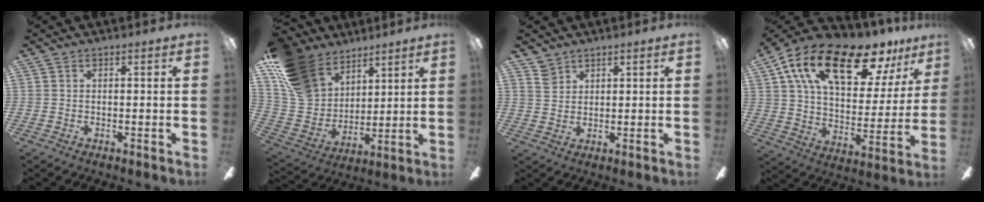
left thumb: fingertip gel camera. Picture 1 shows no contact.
{"total": 18.5, "force": [11.3, 12.3, 8.0], "torque": [-0.189, -0.050, 0.221]}
{"total": 4.0, "force": [3.1, 2.4, 0.8], "torque": [-0.016, -0.010, 0.059]}
{"total": 22.7, "force": [14.5, 9.3, 14.7], "torque": [-0.253, -0.073, 0.247]}